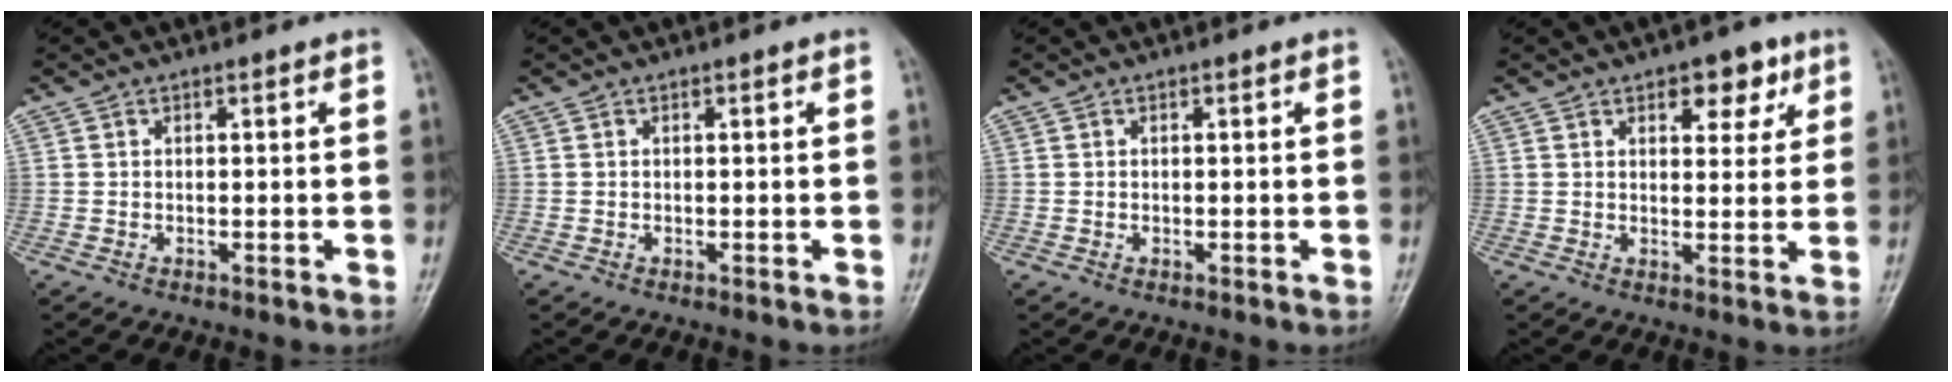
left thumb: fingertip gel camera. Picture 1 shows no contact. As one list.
[{"total": 0.0}, {"total": 0.0}, {"total": 6.5, "force": [3.5, 3.5, 4.2], "torque": [-0.025, -0.013, 0.043]}]